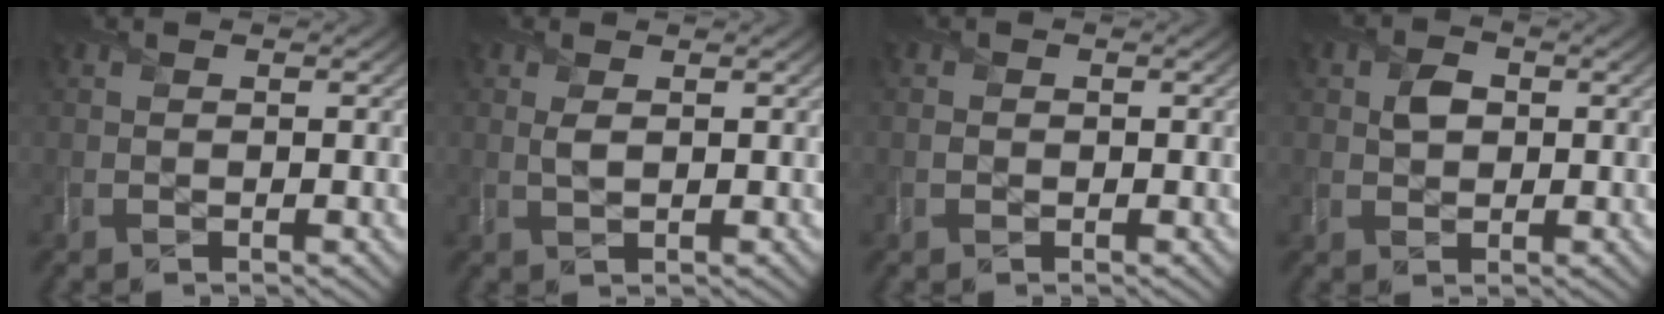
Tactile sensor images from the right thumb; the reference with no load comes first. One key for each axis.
{"total": 1.4, "fx": 0.4, "fy": 0.7, "fz": 1.1, "tx": -0.028, "ty": -0.004, "tz": 0.007}
{"total": 0.7, "fx": -0.2, "fy": 0.7, "fz": 0.1, "tx": 0.000, "ty": -0.005, "tz": -0.006}
{"total": 2.7, "fx": 0.4, "fy": 2.1, "fz": 1.6, "tx": -0.035, "ty": 0.000, "tz": 0.002}